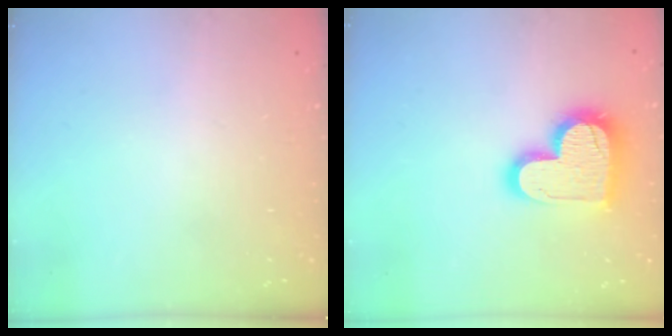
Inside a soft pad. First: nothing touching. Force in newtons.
{"total": 16.9, "press": 16.9, "slide": 1.3}